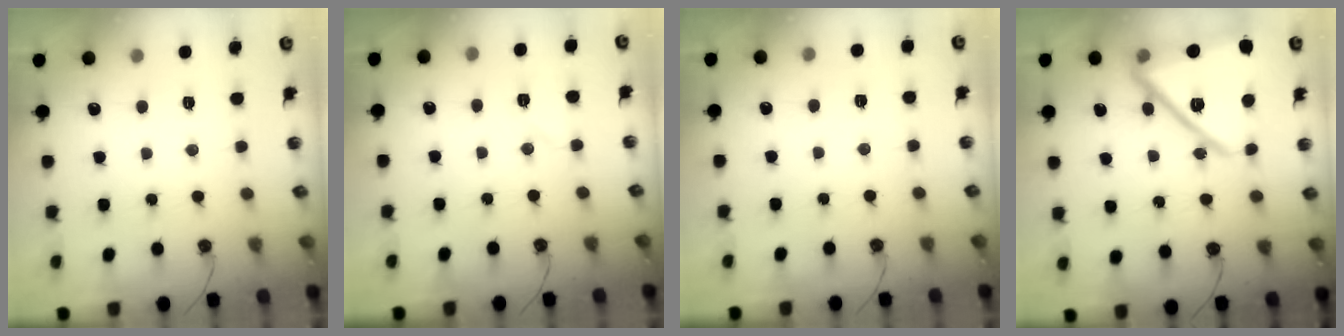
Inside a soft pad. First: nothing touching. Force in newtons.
{"total": 6.1, "press": 5.5, "slide": 2.6}
{"total": 2.3, "press": 1.3, "slide": 1.9}
{"total": 24.2, "press": 23.7, "slide": 4.9}